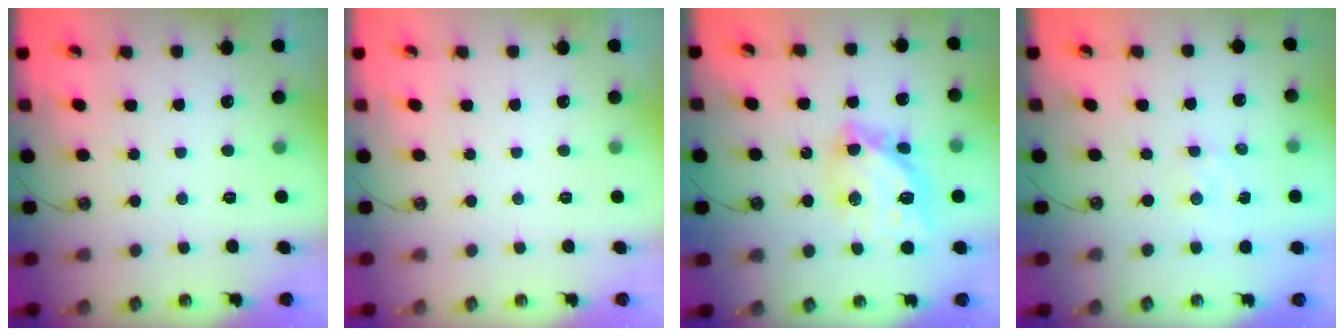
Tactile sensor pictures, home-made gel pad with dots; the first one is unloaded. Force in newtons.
{"total": 0.0}
{"total": 13.2, "press": 13.1, "slide": 1.1}
{"total": 1.8, "press": 1.8, "slide": 0.3}